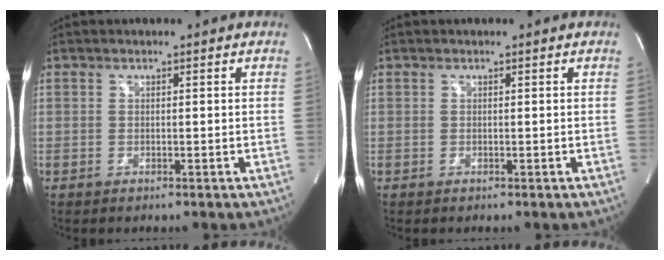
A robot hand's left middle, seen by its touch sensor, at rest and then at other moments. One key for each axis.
{"total": 0.0}